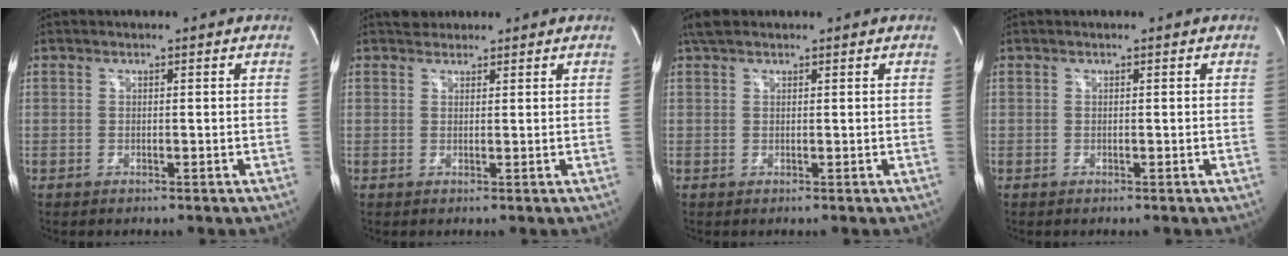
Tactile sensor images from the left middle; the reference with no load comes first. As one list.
[{"total": 2.0, "force": [1.8, 1.0, 0.1], "torque": [-0.006, 0.013, 0.027]}, {"total": 2.4, "force": [1.9, 0.9, 1.1], "torque": [-0.026, 0.019, 0.035]}, {"total": 0.0}]